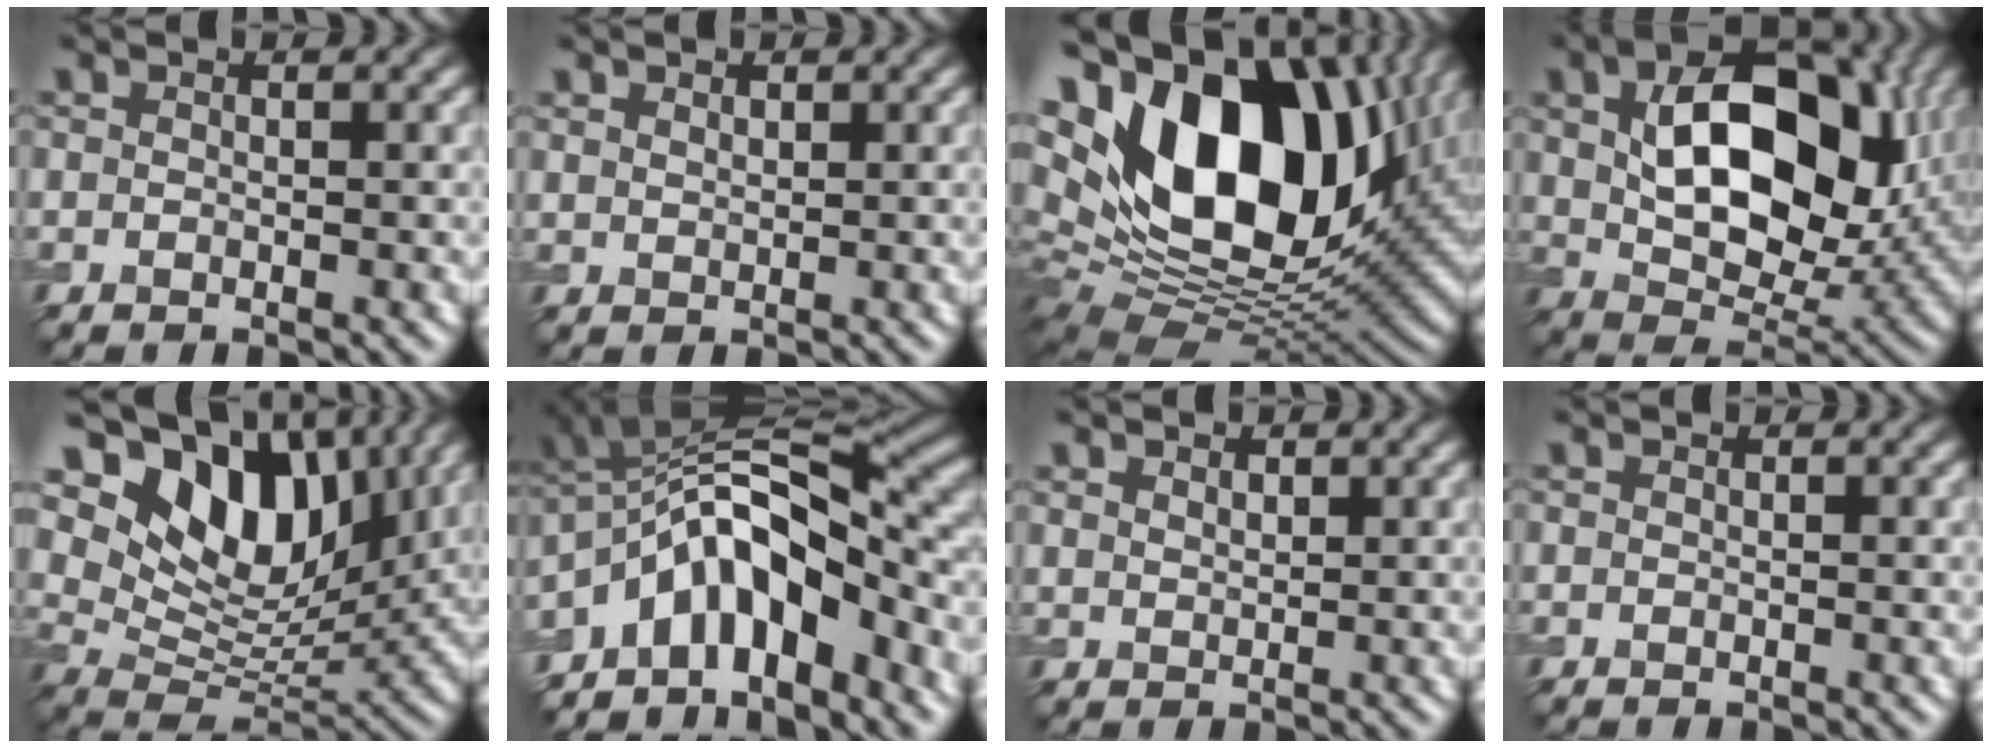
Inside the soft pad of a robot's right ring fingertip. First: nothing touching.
{"total": 1.0, "force": [0.9, 0.4, -0.2], "torque": [0.006, 0.005, 0.017]}
{"total": 18.8, "force": [6.1, 11.3, 13.8], "torque": [-0.249, 0.020, 0.108]}
{"total": 13.8, "force": [2.9, 8.8, 10.2], "torque": [-0.168, 0.003, 0.062]}
{"total": 13.3, "force": [7.1, 7.9, 7.9], "torque": [-0.131, 0.012, 0.124]}
{"total": 9.7, "force": [-4.1, 4.6, 7.4], "torque": [-0.101, 0.025, -0.082]}
{"total": 1.2, "force": [1.1, 0.6, -0.1], "torque": [0.004, 0.006, 0.019]}
{"total": 0.0}